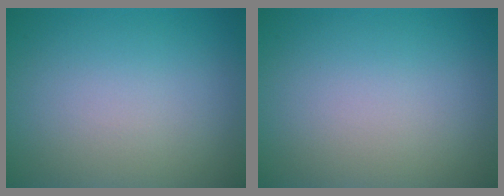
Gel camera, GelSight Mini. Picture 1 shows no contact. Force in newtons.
{"total": 0.0}